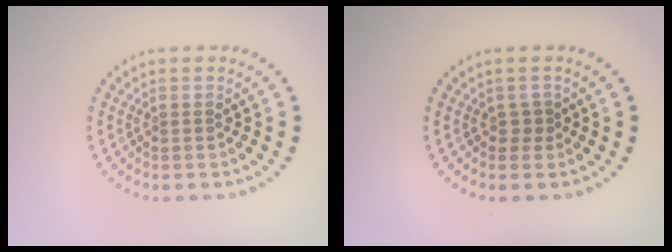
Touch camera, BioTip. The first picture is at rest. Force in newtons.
{"total": 0.9, "press": 0.8, "slide": 0.4}